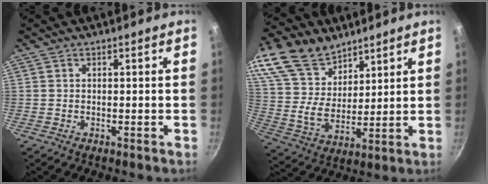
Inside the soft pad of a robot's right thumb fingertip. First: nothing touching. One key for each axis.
{"total": 19.1, "fx": 12.3, "fy": 11.6, "fz": 8.8, "tx": -0.160, "ty": -0.036, "tz": 0.239}